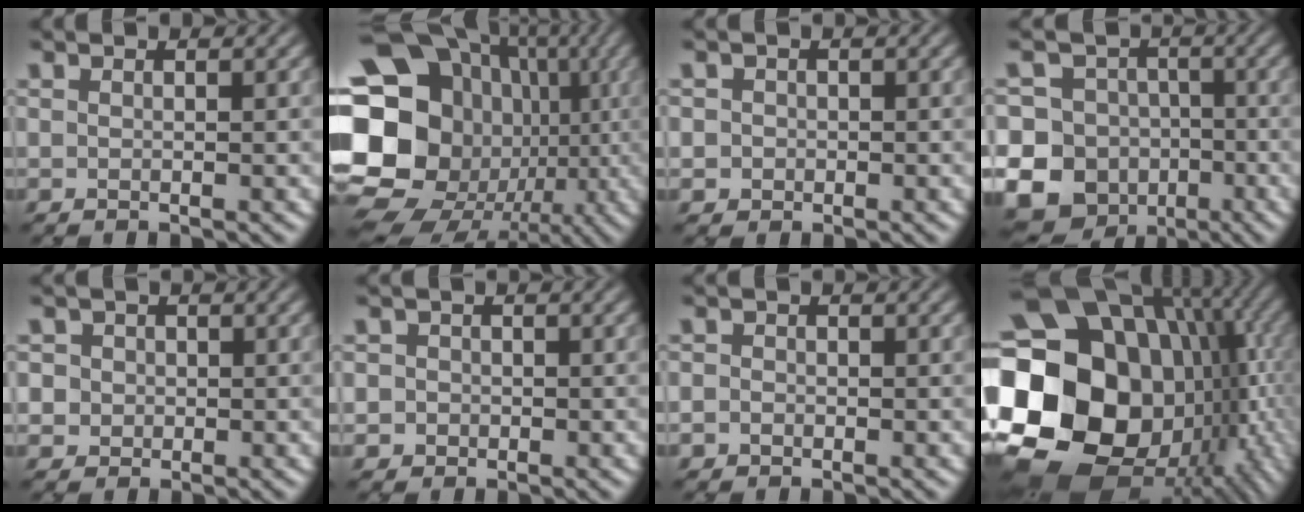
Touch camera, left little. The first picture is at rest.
{"total": 22.3, "force": [-1.9, 19.7, 10.3], "torque": [-0.202, 0.010, -0.071]}
{"total": 1.3, "force": [0.0, 1.3, 0.2], "torque": [0.012, -0.003, -0.004]}
{"total": 17.8, "force": [-6.2, 16.1, 4.6], "torque": [-0.126, -0.026, -0.122]}
{"total": 3.6, "force": [0.9, 3.2, 1.3], "torque": [-0.007, 0.021, 0.002]}
{"total": 1.8, "force": [0.0, 1.8, 0.4], "torque": [0.016, 0.006, -0.015]}
{"total": 1.2, "force": [-0.4, 1.1, 0.4], "torque": [0.005, -0.003, -0.011]}
{"total": 23.6, "force": [-3.4, 18.9, 13.7], "torque": [-0.254, -0.014, -0.086]}